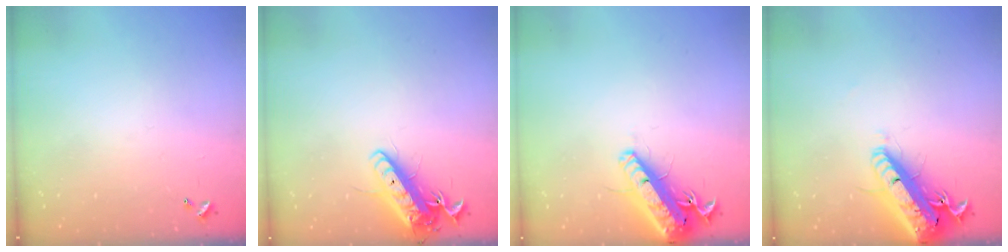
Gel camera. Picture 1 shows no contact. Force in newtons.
{"total": 13.9, "press": 13.7, "slide": 2.5}
{"total": 17.1, "press": 16.8, "slide": 3.4}
{"total": 23.1, "press": 22.6, "slide": 5.0}